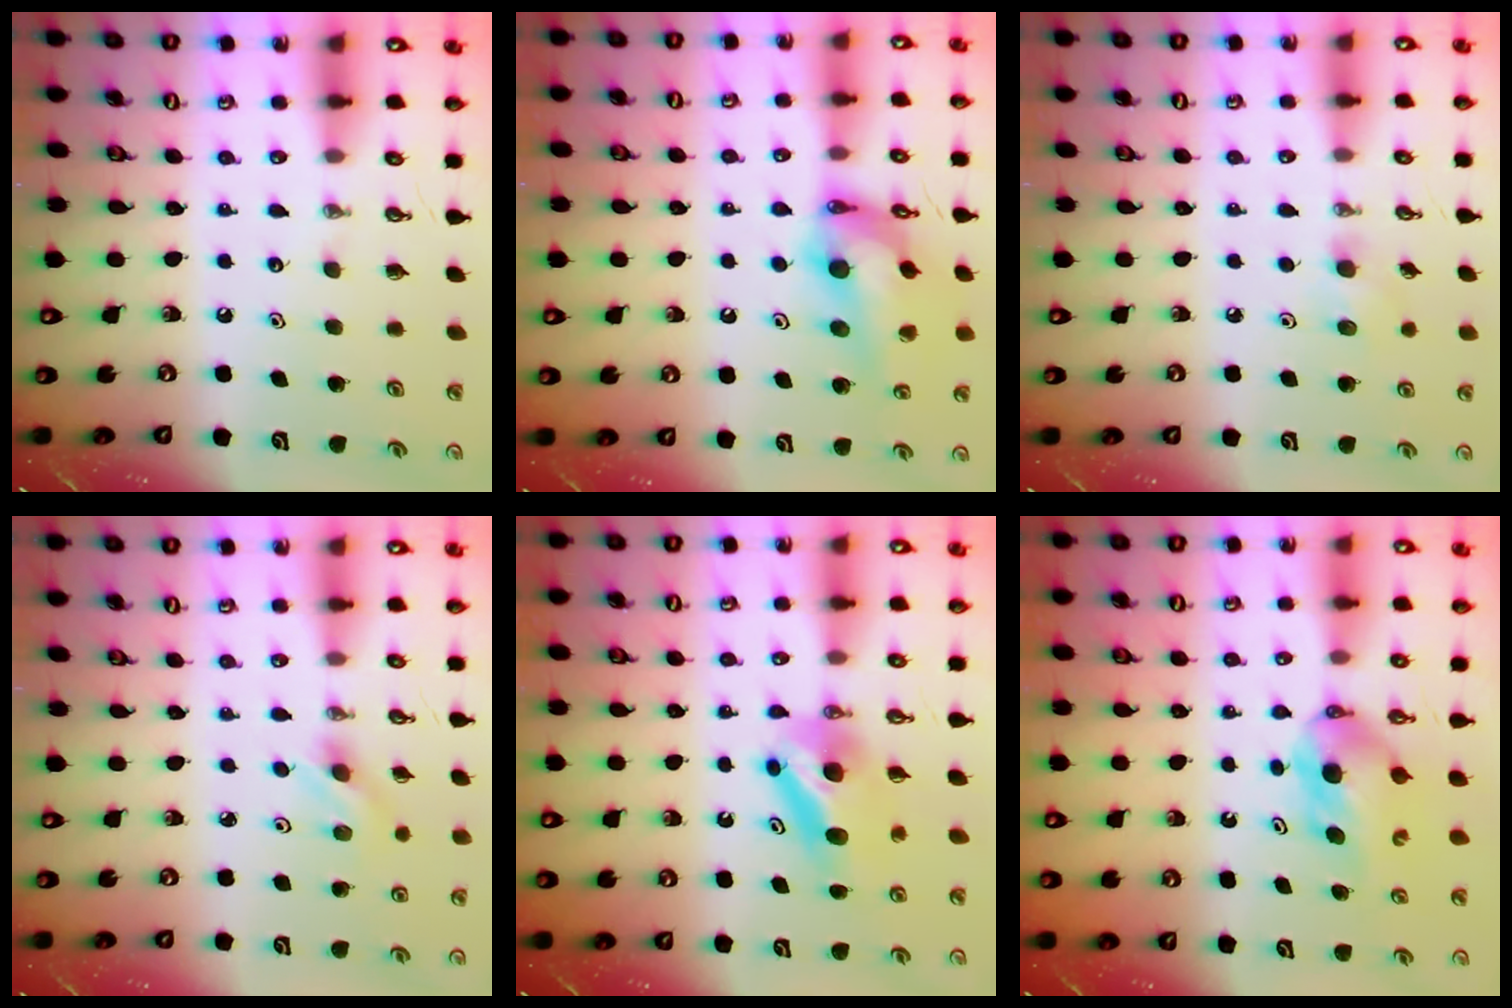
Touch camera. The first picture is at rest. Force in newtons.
{"total": 15.5, "press": 15.4, "slide": 1.7}
{"total": 5.2, "press": 5.0, "slide": 1.2}
{"total": 2.6, "press": 2.3, "slide": 1.3}
{"total": 6.6, "press": 6.5, "slide": 1.2}
{"total": 6.1, "press": 6.0, "slide": 1.2}